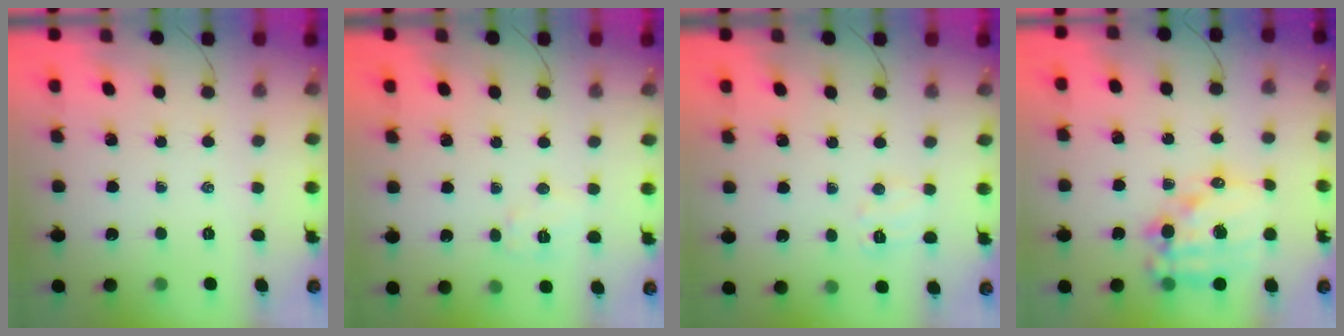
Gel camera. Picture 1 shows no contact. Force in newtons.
{"total": 5.5, "press": 5.5, "slide": 0.8}
{"total": 6.8, "press": 6.6, "slide": 1.4}
{"total": 16.0, "press": 15.6, "slide": 3.5}